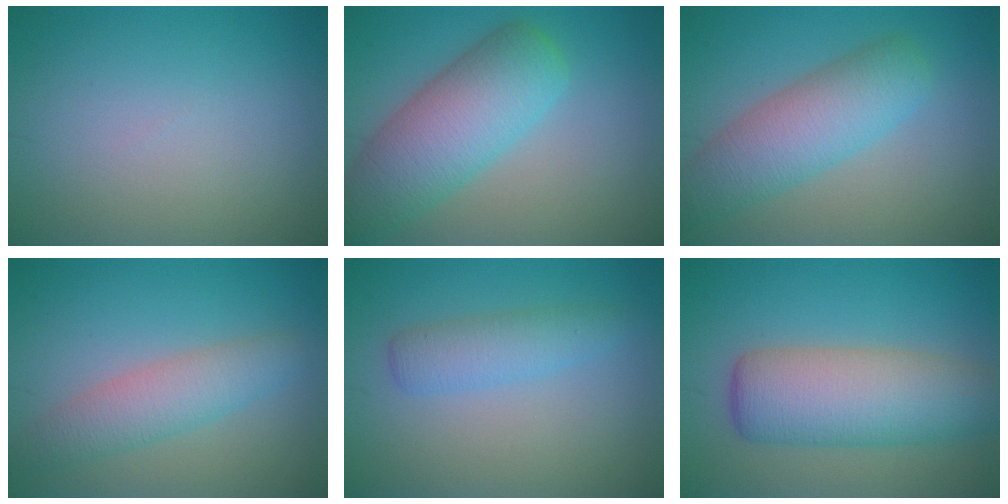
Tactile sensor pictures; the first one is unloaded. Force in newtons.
{"total": 7.9, "press": 7.9, "slide": 0.3}
{"total": 6.0, "press": 6.0, "slide": 0.2}
{"total": 3.8, "press": 3.8, "slide": 0.0}
{"total": 2.8, "press": 2.7, "slide": 0.2}
{"total": 7.8, "press": 7.8, "slide": 0.2}